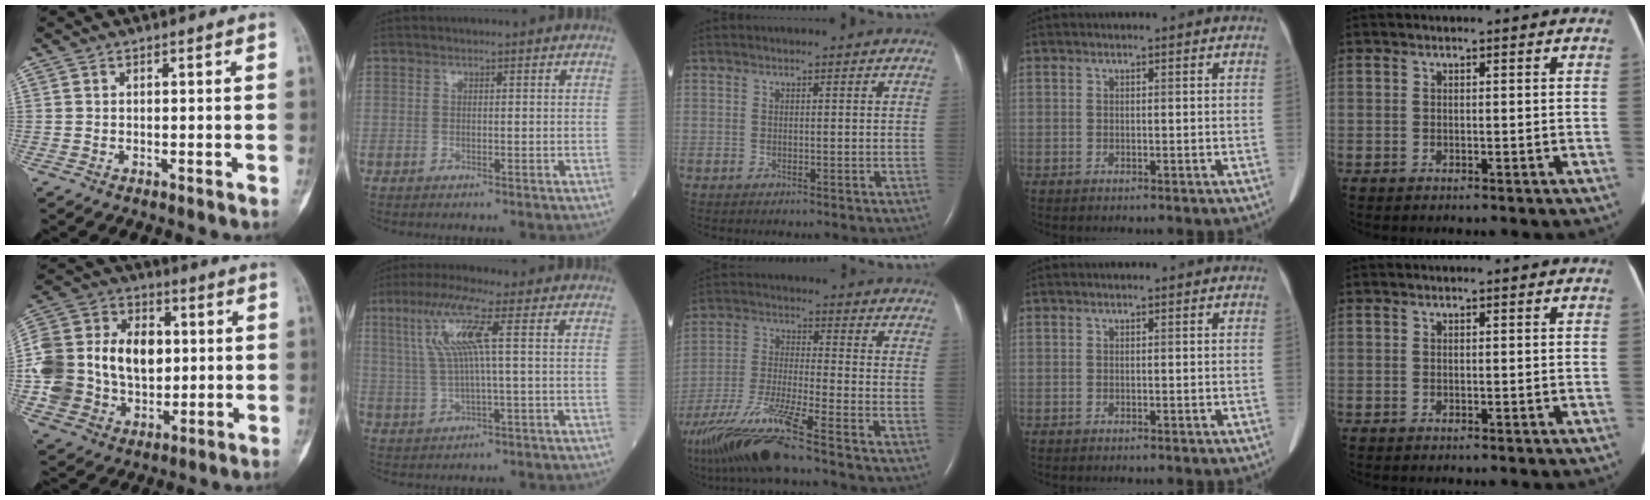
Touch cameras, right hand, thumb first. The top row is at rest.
{"thumb": {"total": 23.3, "force": [0.7, 17.4, 15.4], "torque": [-0.299, 0.026, 0.027]}, "index": {"total": 7.9, "force": [2.4, -0.5, 7.6], "torque": [-0.159, 0.017, 0.051]}, "middle": {"total": 14.7, "force": [-11.0, -0.3, 9.7], "torque": [-0.206, -0.033, -0.207]}}